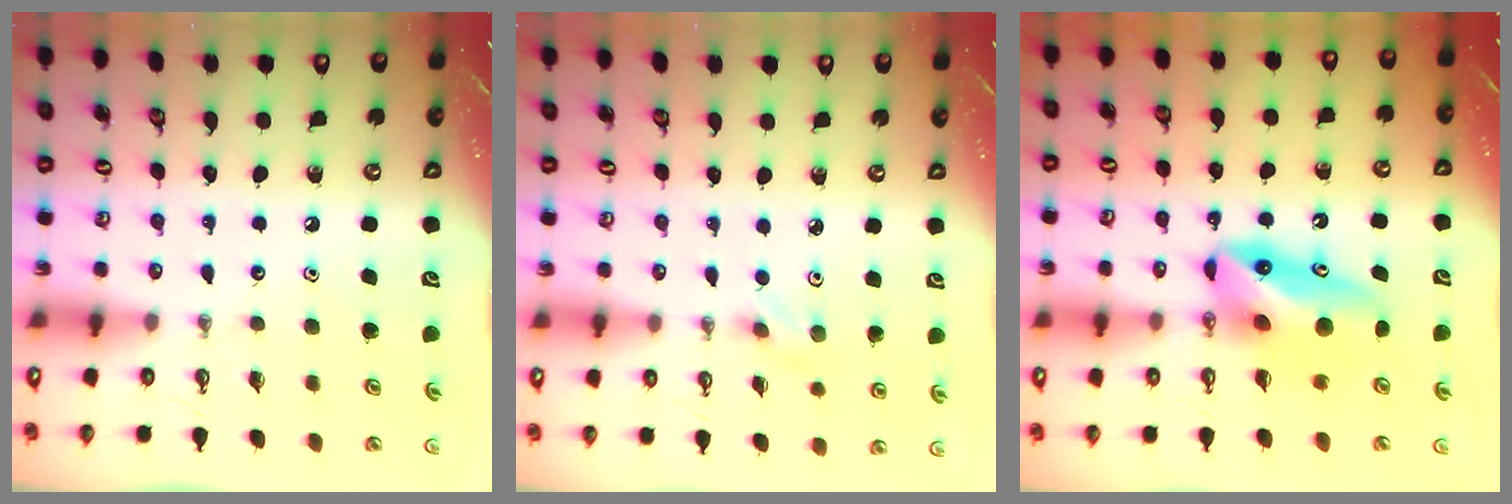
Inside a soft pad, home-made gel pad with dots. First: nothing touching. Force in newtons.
{"total": 2.9, "press": 2.6, "slide": 1.4}
{"total": 9.8, "press": 9.1, "slide": 3.6}